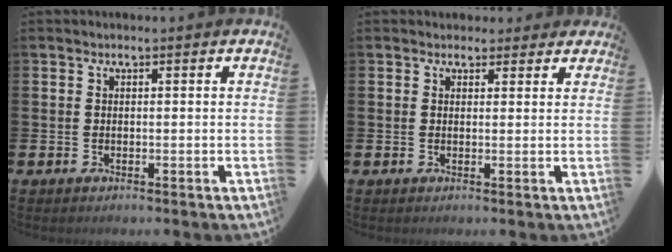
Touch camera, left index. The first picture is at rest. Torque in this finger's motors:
{"motor_torque": [1.01, -1.14, 0.16, 0.00]}